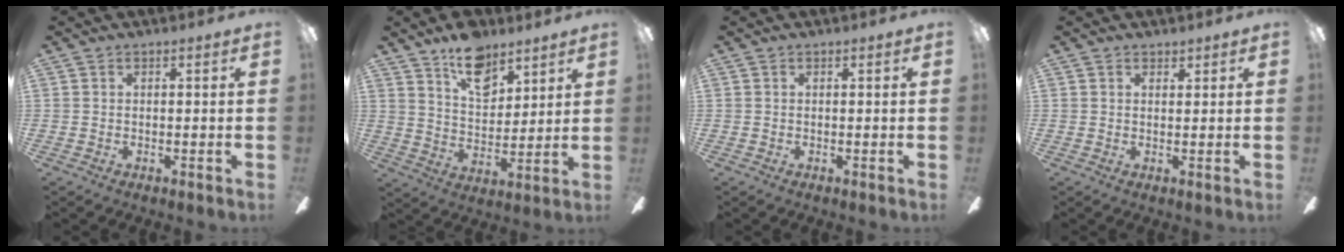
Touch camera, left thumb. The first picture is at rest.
{"total": 12.8, "force": [8.8, 6.8, 6.3], "torque": [-0.091, -0.044, 0.157]}
{"total": 0.0}
{"total": 1.5, "force": [1.2, 0.8, 0.4], "torque": [-0.001, -0.003, 0.021]}